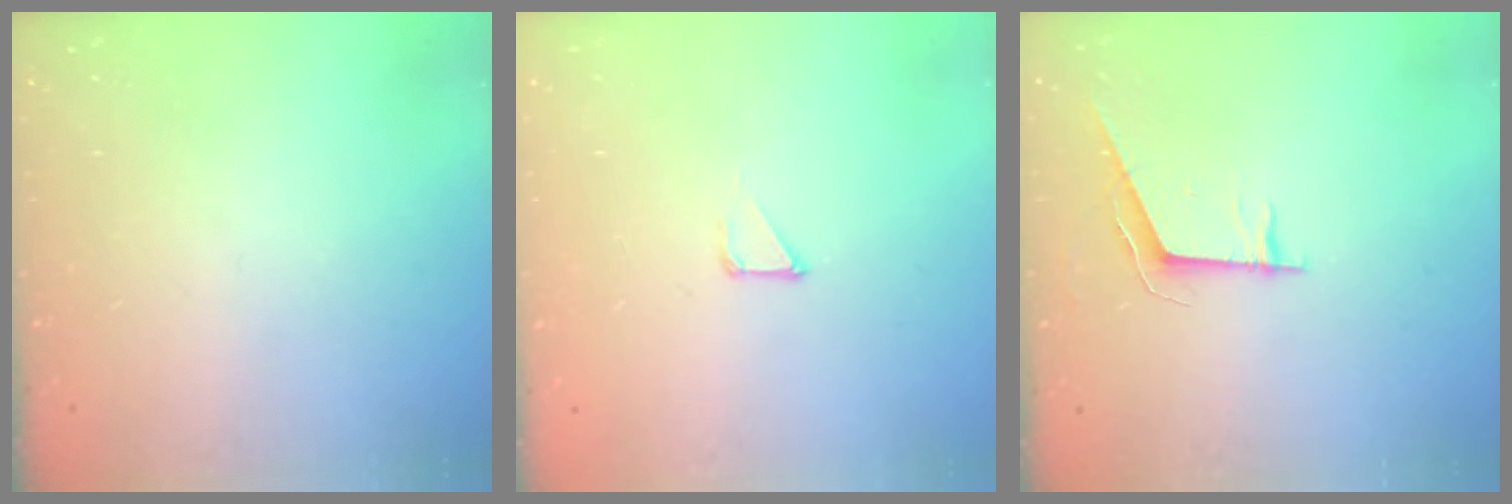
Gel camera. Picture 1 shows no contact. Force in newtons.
{"total": 1.7, "press": 1.7, "slide": 0.0}
{"total": 6.6, "press": 6.2, "slide": 2.4}